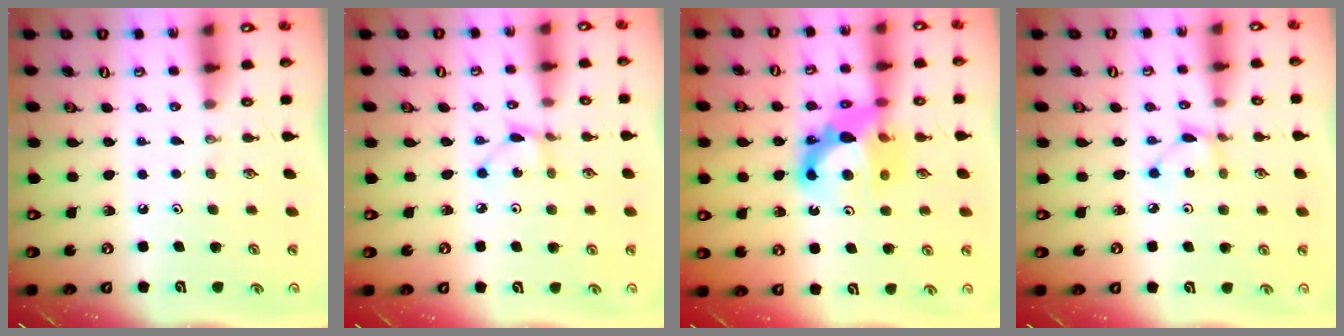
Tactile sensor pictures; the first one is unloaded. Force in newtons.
{"total": 2.4, "press": 2.4, "slide": 0.2}
{"total": 12.6, "press": 12.4, "slide": 2.4}
{"total": 1.9, "press": 1.9, "slide": 0.3}